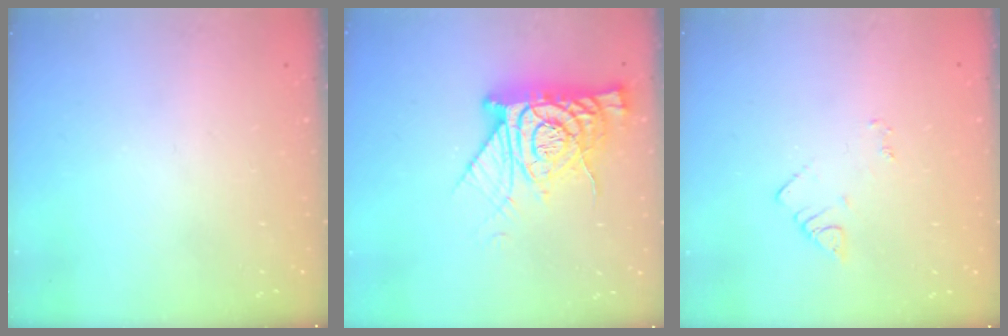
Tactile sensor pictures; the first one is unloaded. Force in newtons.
{"total": 15.9, "press": 15.9, "slide": 1.5}
{"total": 3.4, "press": 3.4, "slide": 0.6}